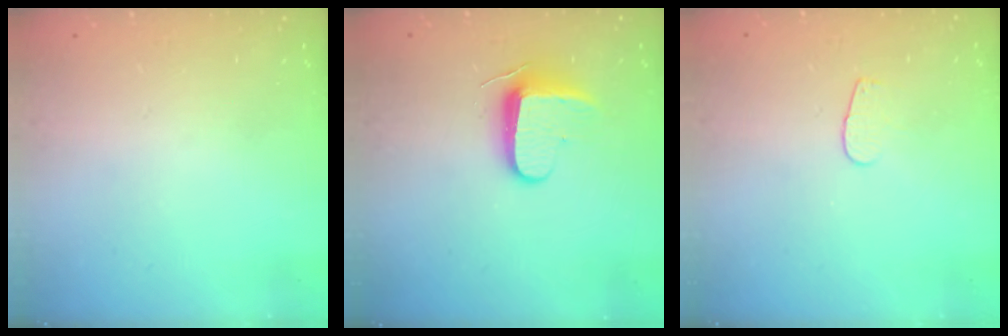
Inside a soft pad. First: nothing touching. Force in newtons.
{"total": 8.7, "press": 8.6, "slide": 0.9}
{"total": 3.2, "press": 3.2, "slide": 0.3}